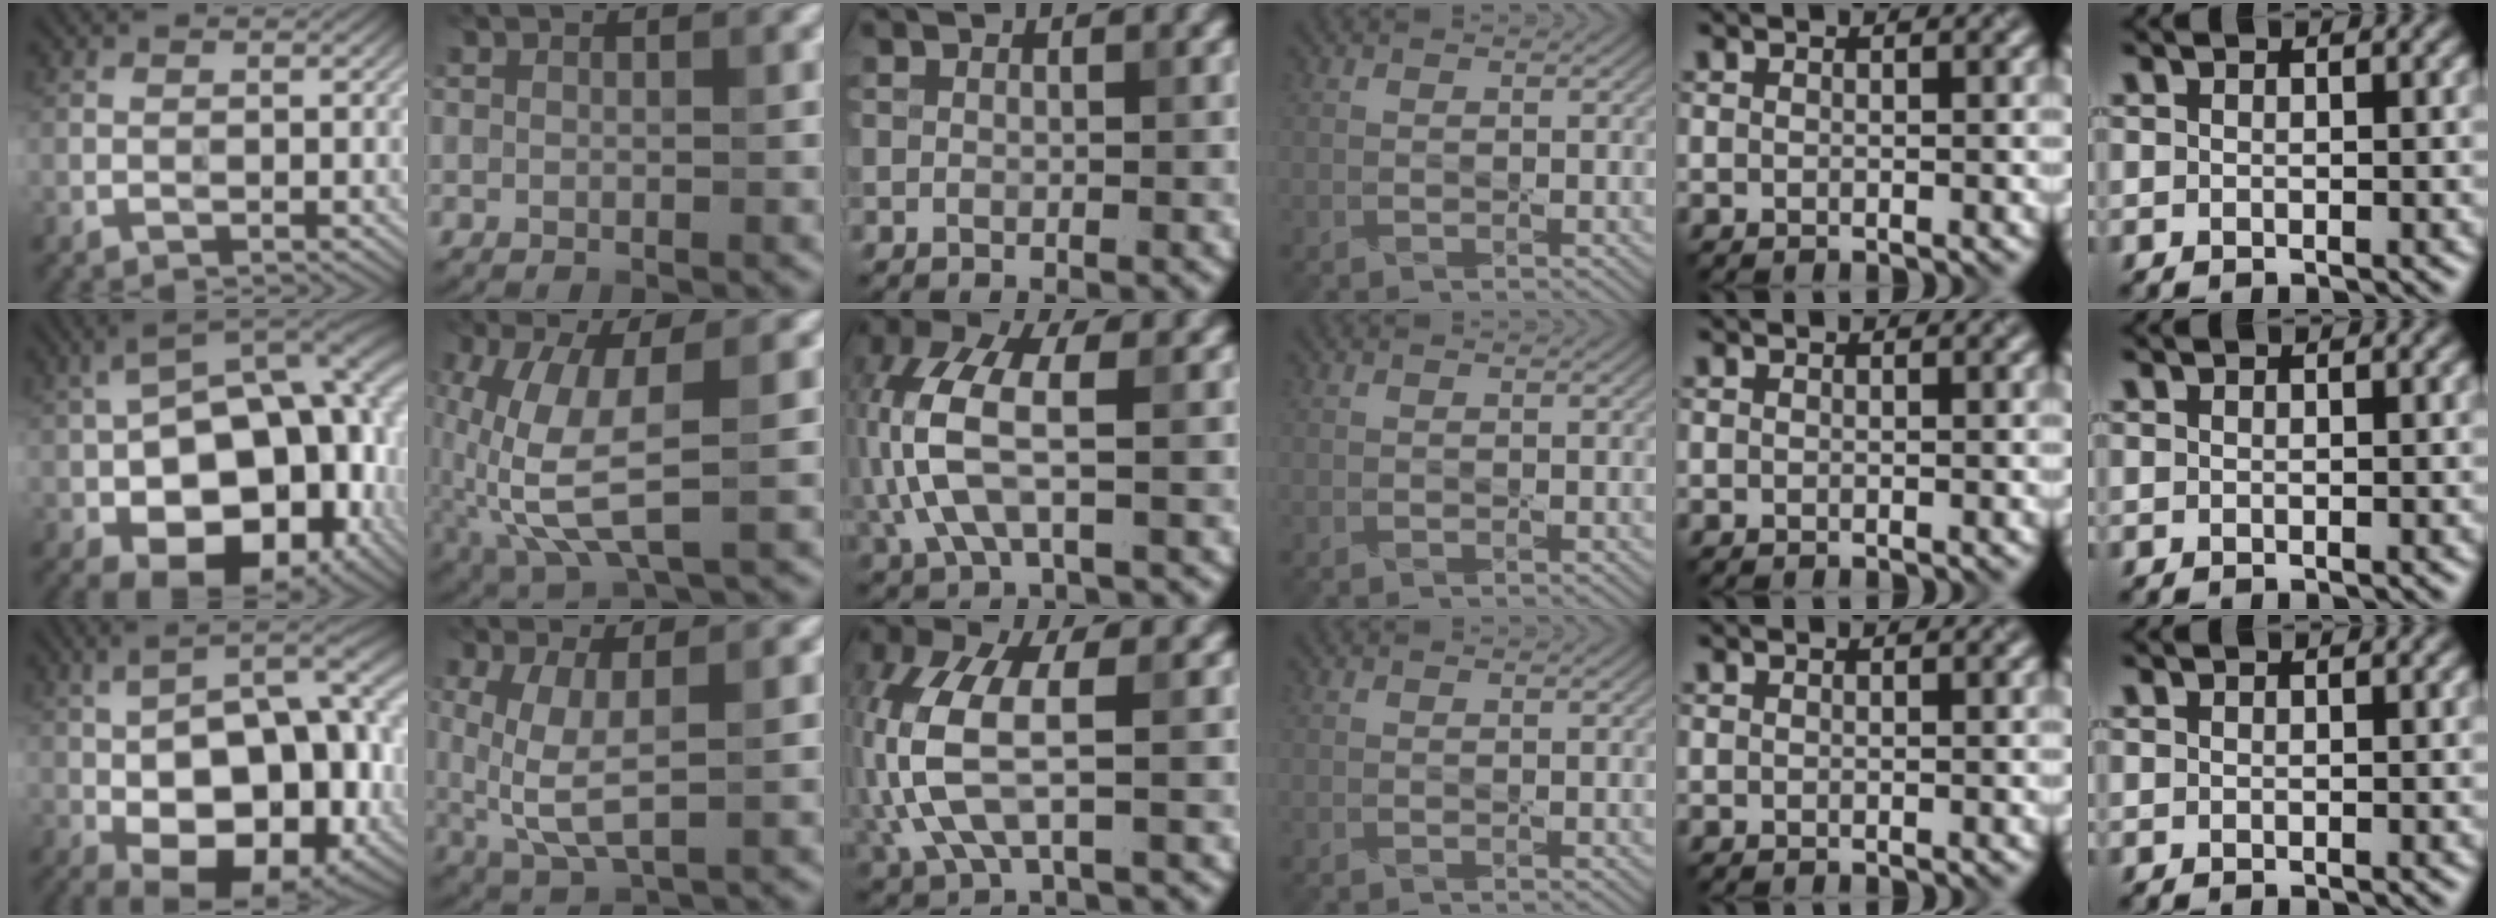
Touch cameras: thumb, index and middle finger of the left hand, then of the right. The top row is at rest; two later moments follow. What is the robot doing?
{"motion": "wipe", "object": "mirror"}